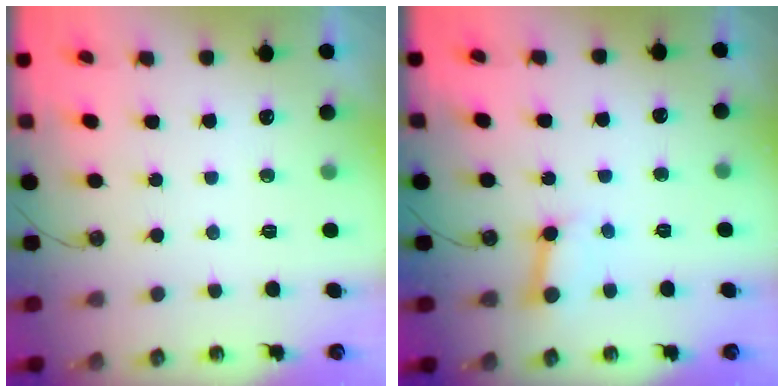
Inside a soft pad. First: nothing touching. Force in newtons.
{"total": 3.6, "press": 3.6, "slide": 0.6}